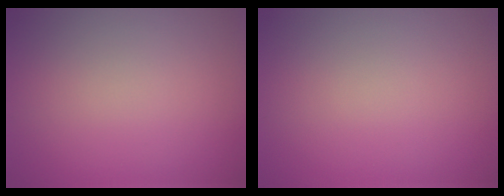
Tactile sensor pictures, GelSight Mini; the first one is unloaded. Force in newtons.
{"total": 0.0}